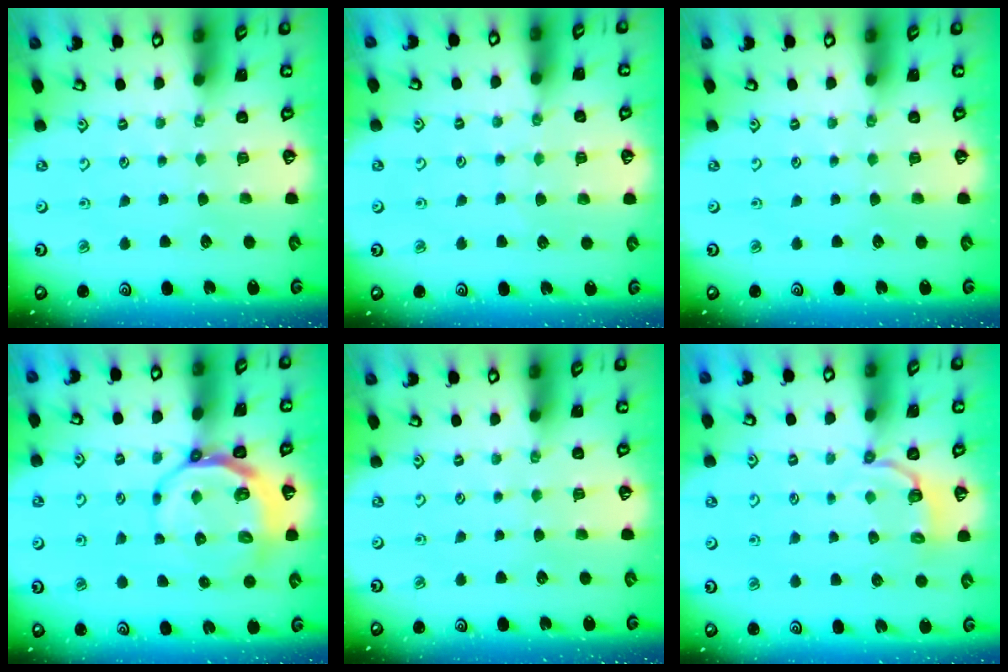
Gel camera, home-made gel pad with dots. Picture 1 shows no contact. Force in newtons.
{"total": 4.0, "press": 4.0, "slide": 0.3}
{"total": 0.0}
{"total": 8.0, "press": 7.3, "slide": 3.3}
{"total": 0.0}
{"total": 3.1, "press": 1.5, "slide": 2.7}